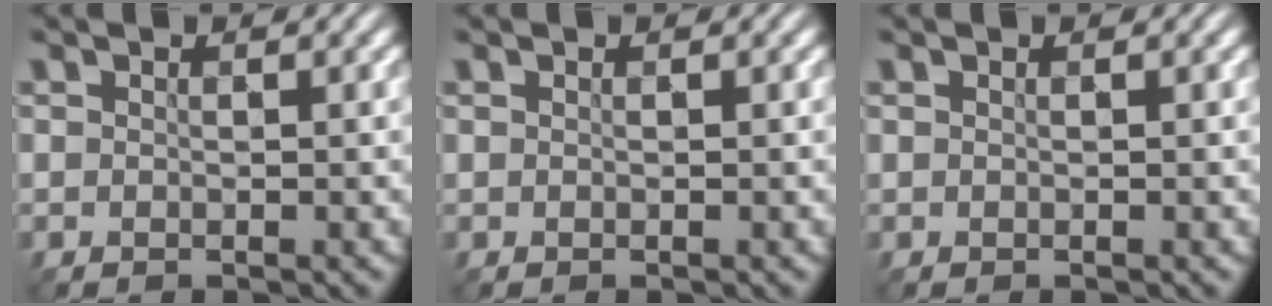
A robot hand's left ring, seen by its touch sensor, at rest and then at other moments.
{"total": 0.0}
{"total": 0.0}